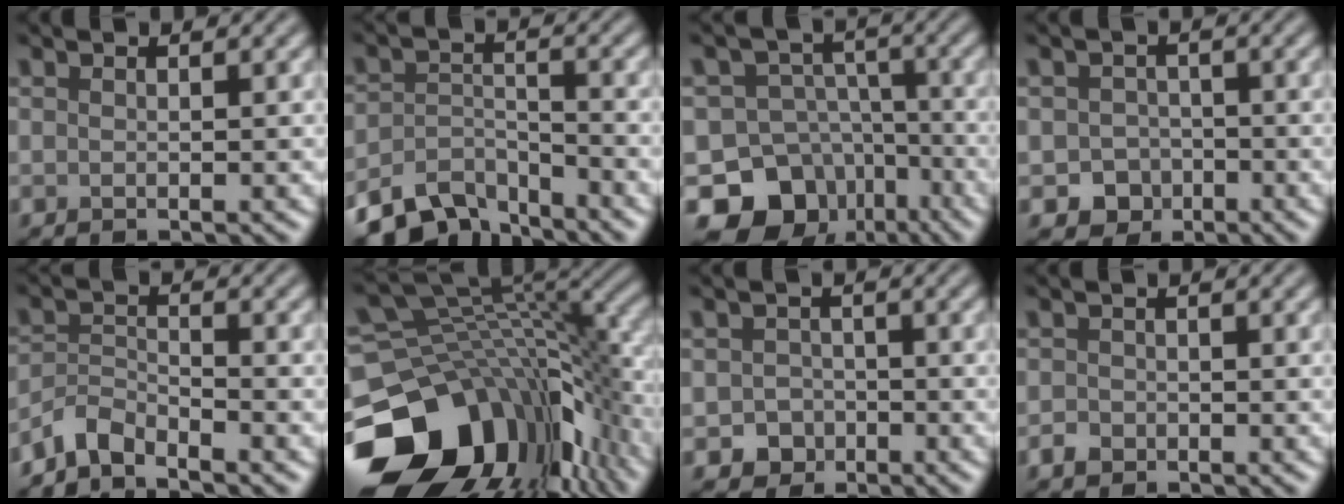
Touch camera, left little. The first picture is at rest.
{"total": 6.1, "force": [-5.1, 2.6, 2.2], "torque": [-0.036, -0.010, -0.093]}
{"total": 14.2, "force": [-8.6, 10.6, 3.8], "torque": [-0.065, -0.015, -0.138]}
{"total": 2.8, "force": [-1.1, 2.5, 0.7], "torque": [-0.004, -0.003, -0.018]}
{"total": 2.9, "force": [-2.7, 0.6, 0.8], "torque": [-0.017, 0.004, -0.066]}
{"total": 15.9, "force": [-6.4, 10.9, 9.7], "torque": [-0.195, -0.033, -0.091]}
{"total": 2.4, "force": [-1.0, 2.1, 0.5], "torque": [0.000, 0.001, -0.018]}
{"total": 1.3, "force": [-0.7, 1.0, 0.4], "torque": [-0.001, 0.000, -0.015]}